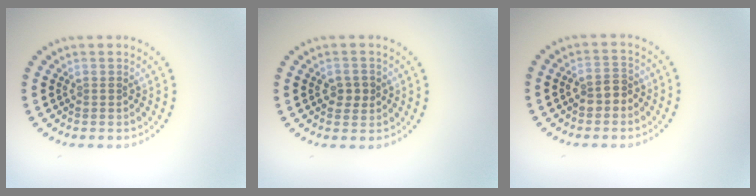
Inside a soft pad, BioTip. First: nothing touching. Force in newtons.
{"total": 1.9, "press": 1.9, "slide": 0.1}
{"total": 2.1, "press": 2.0, "slide": 0.5}